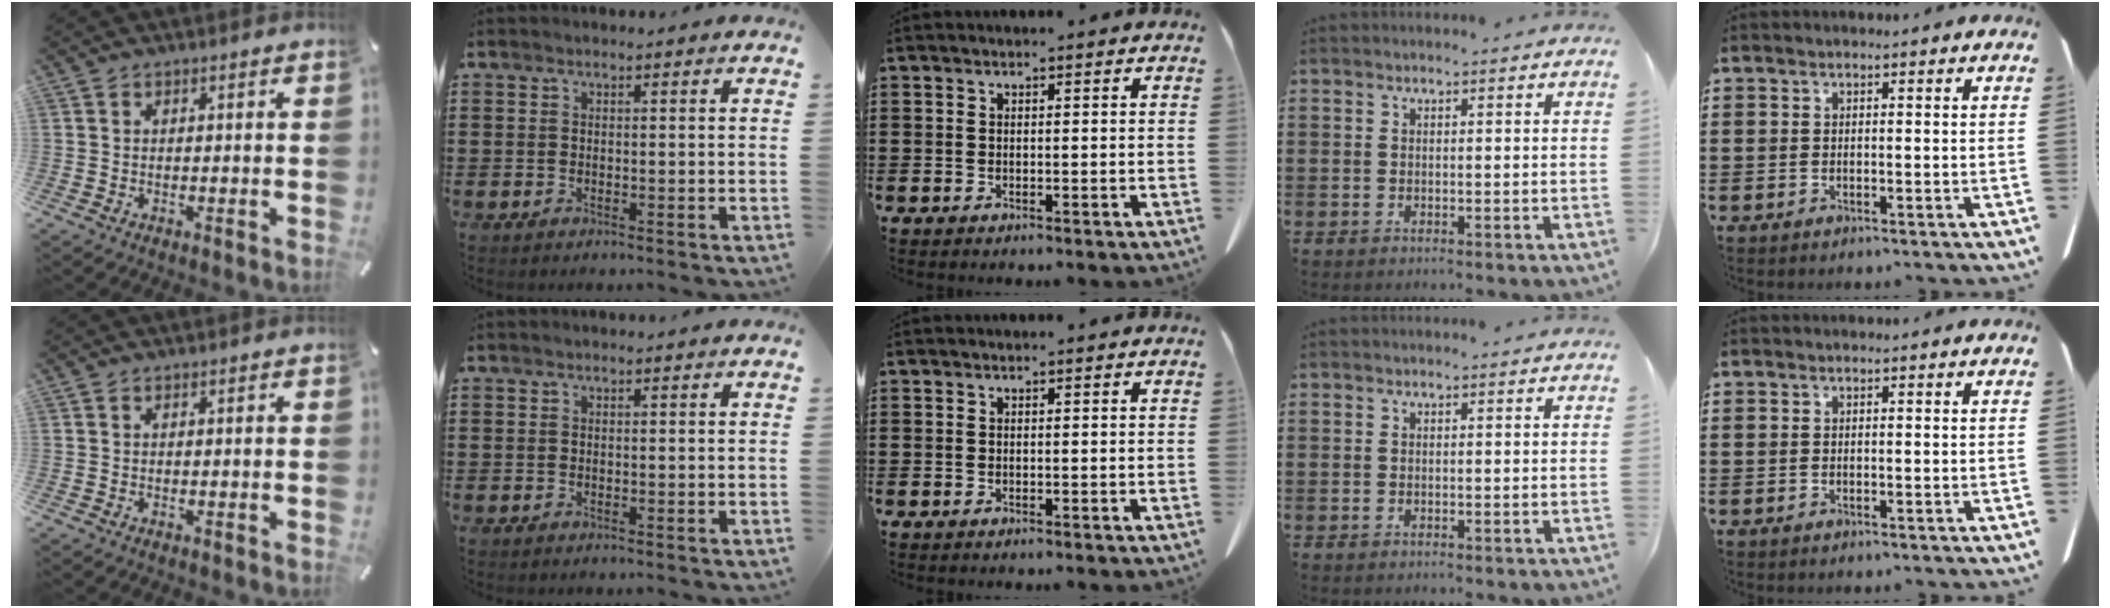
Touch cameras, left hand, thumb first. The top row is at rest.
{}